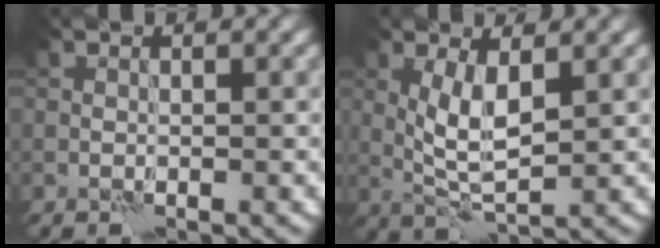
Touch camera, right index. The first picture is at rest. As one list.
[{"total": 3.9, "force": [1.1, 1.3, 3.6], "torque": [-0.078, -0.002, 0.023]}]